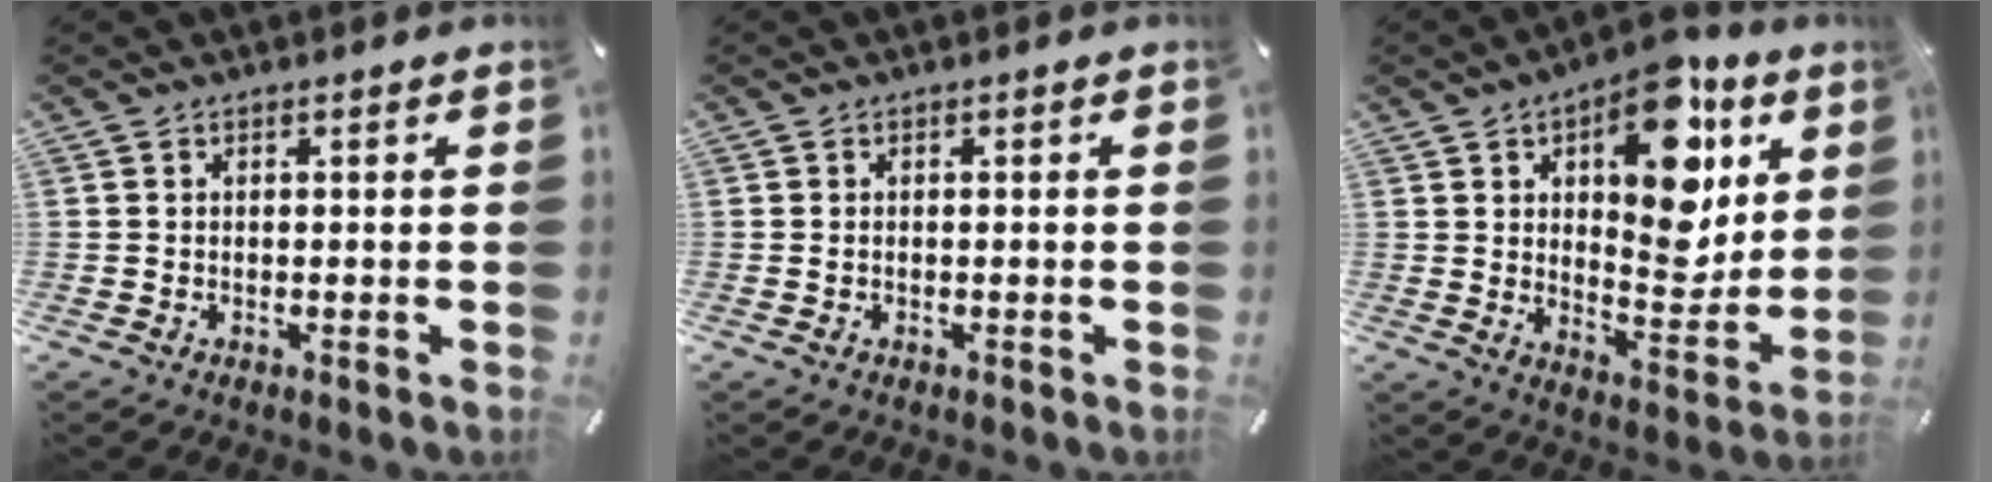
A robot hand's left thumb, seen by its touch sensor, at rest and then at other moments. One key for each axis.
{"total": 0.6, "fx": -0.2, "fy": 0.3, "fz": 0.4, "tx": -0.010, "ty": -0.001, "tz": -0.004}
{"total": 18.1, "fx": 8.0, "fy": 10.0, "fz": 12.8, "tx": -0.161, "ty": -0.044, "tz": 0.135}